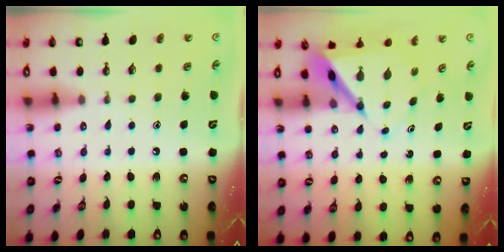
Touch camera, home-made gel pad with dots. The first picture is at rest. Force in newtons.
{"total": 6.8, "press": 6.8, "slide": 0.7}